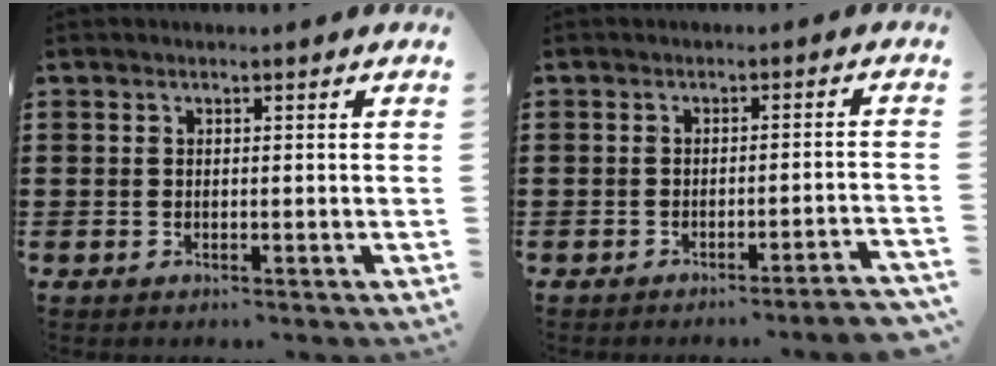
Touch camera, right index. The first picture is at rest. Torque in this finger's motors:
{"motor_torque": [1.02, -0.64, 0.20, 0.00]}